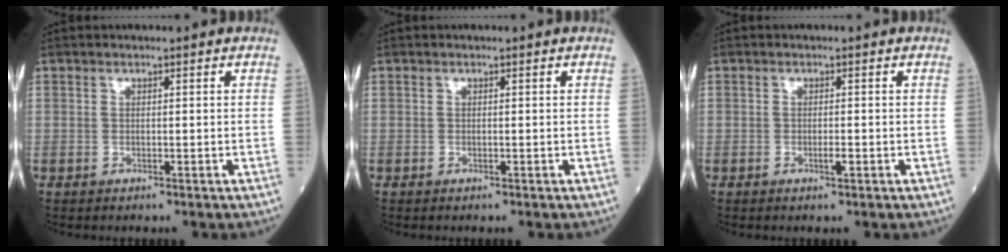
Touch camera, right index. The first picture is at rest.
{"total": 0.0}
{"total": 1.0, "force": [-0.4, 0.2, 0.9], "torque": [-0.018, -0.001, -0.007]}